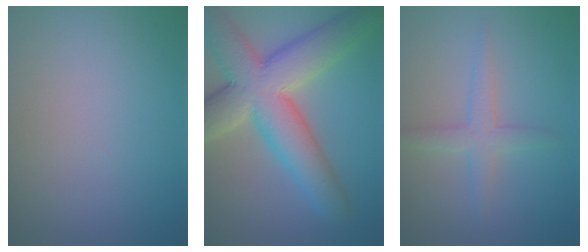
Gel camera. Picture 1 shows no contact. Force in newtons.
{"total": 10.9, "press": 10.9, "slide": 0.6}
{"total": 2.4, "press": 2.4, "slide": 0.0}